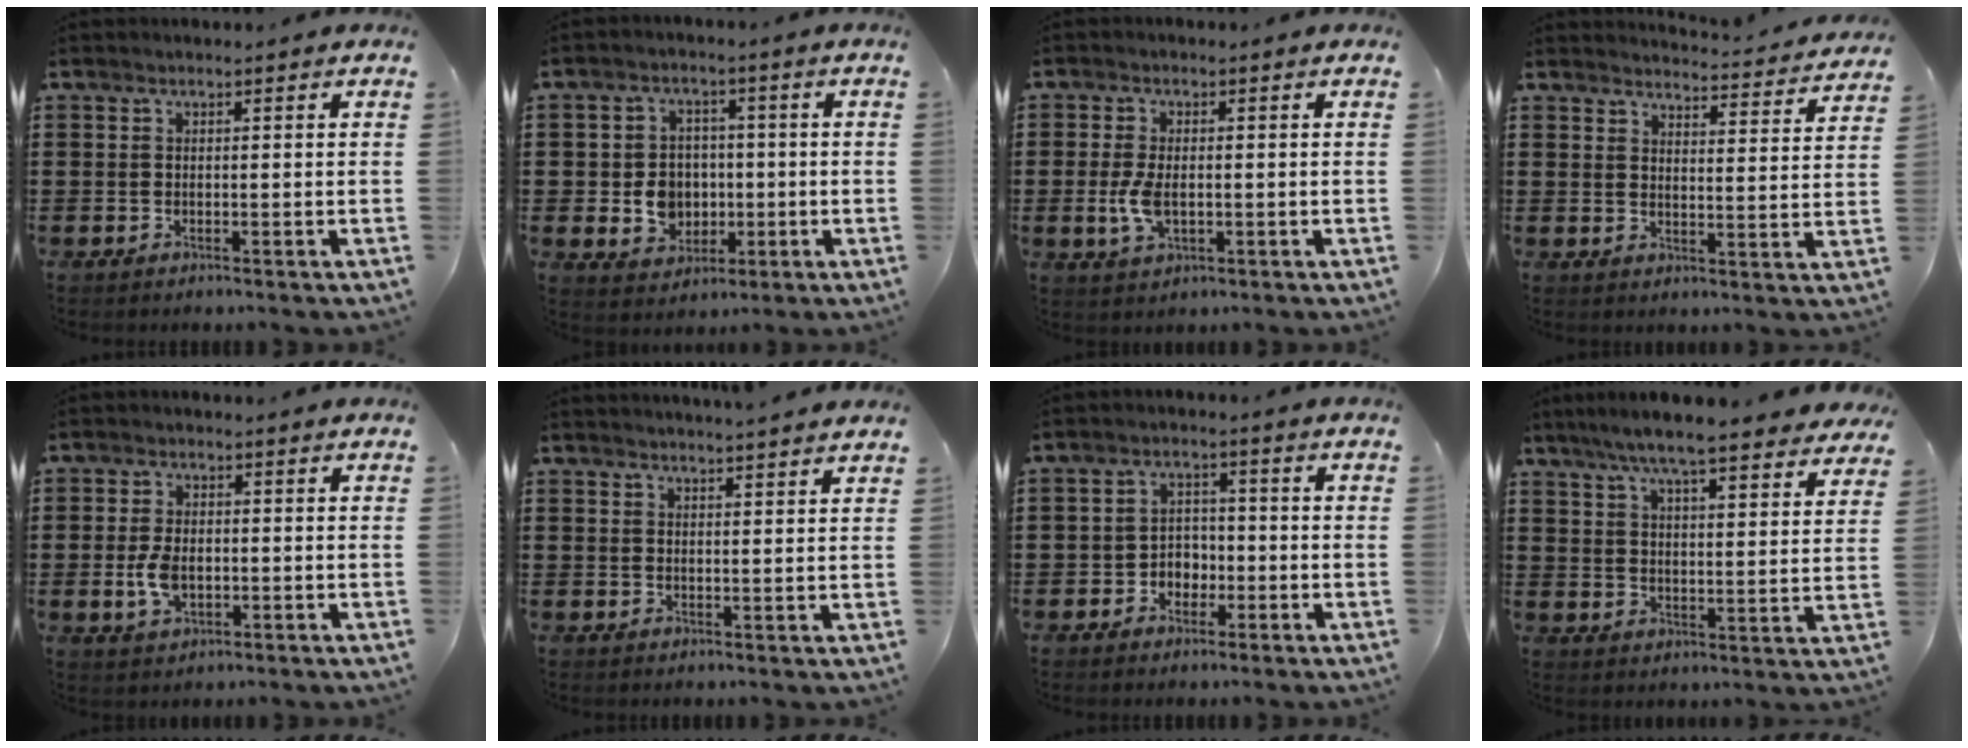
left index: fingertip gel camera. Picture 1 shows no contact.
{"total": 5.9, "force": [-0.5, 5.3, 2.5], "torque": [-0.055, 0.011, -0.008]}
{"total": 4.6, "force": [-0.6, 2.4, 3.8], "torque": [-0.098, -0.006, -0.018]}
{"total": 3.7, "force": [3.6, -0.1, 0.3], "torque": [-0.007, -0.033, 0.058]}
{"total": 4.7, "force": [-0.7, 2.7, 3.8], "torque": [-0.097, -0.006, -0.019]}
{"total": 2.6, "force": [2.5, -0.6, 0.2], "torque": [-0.010, -0.008, 0.047]}
{"total": 3.4, "force": [-1.8, 2.7, 1.2], "torque": [-0.030, 0.008, -0.040]}
{"total": 7.4, "force": [6.6, 0.1, 3.5], "torque": [-0.091, -0.028, 0.114]}